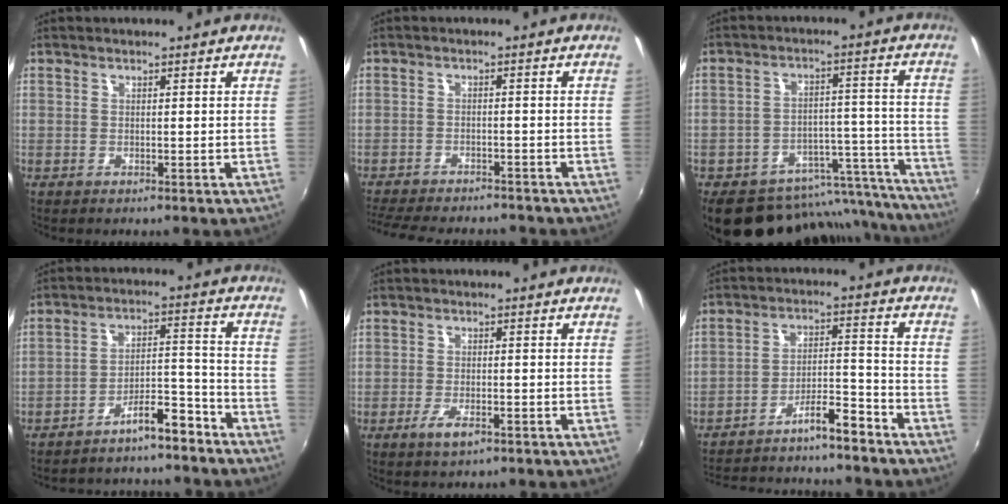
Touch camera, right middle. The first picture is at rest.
{"total": 12.9, "force": [-11.3, 3.5, 5.1], "torque": [-0.123, -0.017, -0.170]}
{"total": 21.1, "force": [-17.8, 9.4, 6.4], "torque": [-0.104, 0.051, -0.221]}
{"total": 10.3, "force": [-9.1, 3.0, 3.7], "torque": [-0.069, 0.047, -0.124]}
{"total": 3.6, "force": [-2.1, 1.2, 2.7], "torque": [-0.060, -0.006, -0.038]}
{"total": 11.6, "force": [-10.6, 1.1, 4.5], "torque": [-0.091, 0.037, -0.170]}